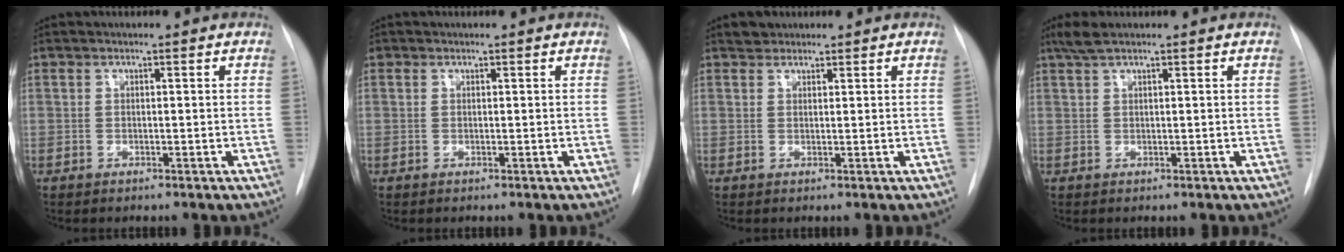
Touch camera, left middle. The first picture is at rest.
{"total": 0.0}
{"total": 1.6, "force": [1.3, 0.8, -0.1], "torque": [0.003, 0.003, 0.019]}
{"total": 2.5, "force": [1.9, 0.2, 1.5], "torque": [-0.037, 0.010, 0.042]}